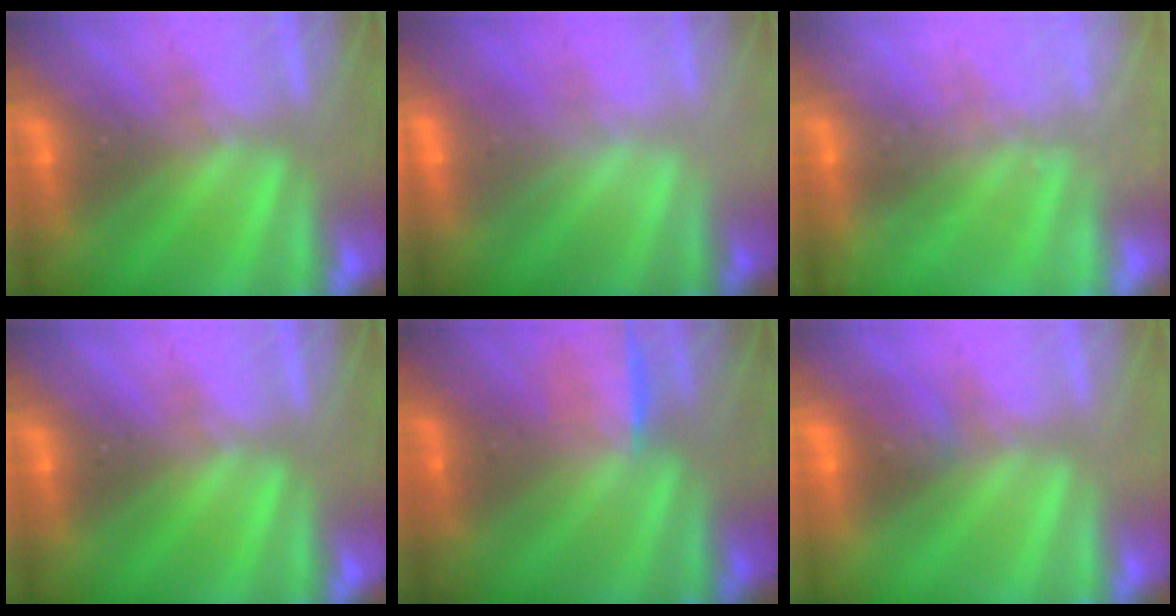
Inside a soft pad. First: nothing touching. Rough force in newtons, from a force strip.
{"total": 2.3}
{"total": 2.3}
{"total": 0.0}
{"total": 1.2}
{"total": 1.2}